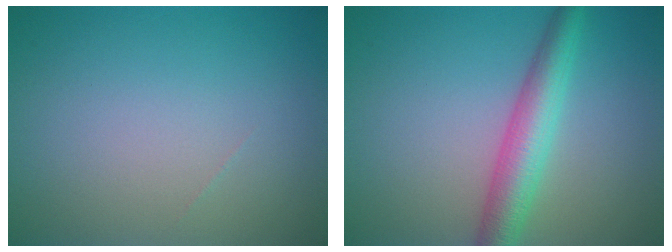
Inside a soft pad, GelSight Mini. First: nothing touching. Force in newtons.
{"total": 4.7, "press": 4.7, "slide": 0.1}